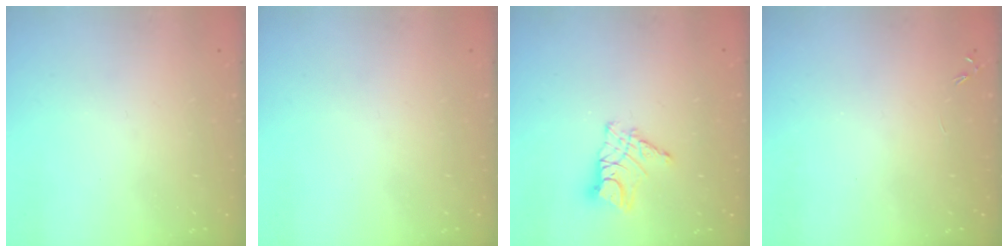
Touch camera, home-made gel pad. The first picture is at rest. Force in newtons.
{"total": 0.0}
{"total": 10.5, "press": 10.4, "slide": 0.7}
{"total": 0.0}